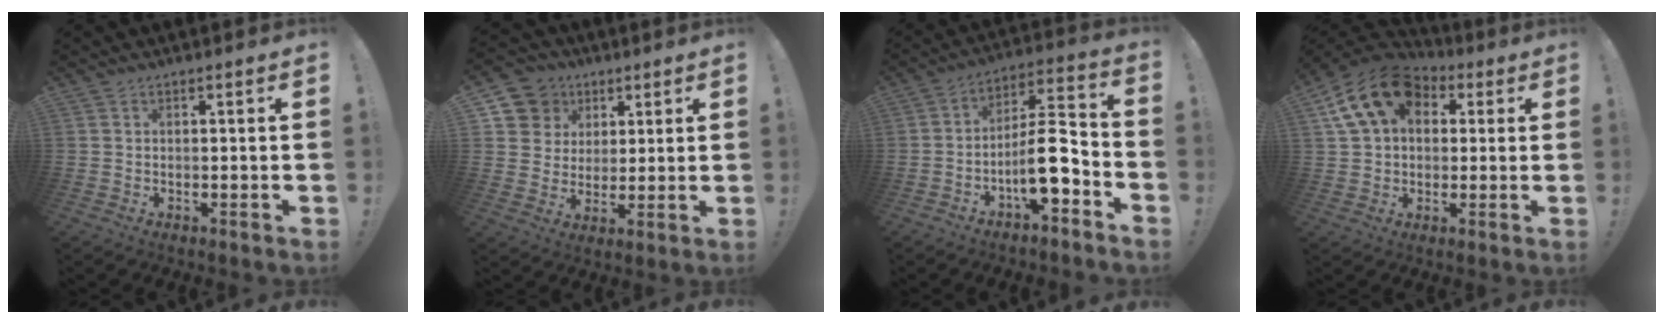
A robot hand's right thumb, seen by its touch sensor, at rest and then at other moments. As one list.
[{"total": 10.3, "force": [4.6, 9.0, 1.8], "torque": [-0.021, -0.026, 0.094]}, {"total": 13.4, "force": [-4.9, 4.2, 11.7], "torque": [-0.192, 0.025, -0.077]}, {"total": 16.4, "force": [6.2, 11.5, 9.8], "torque": [-0.159, -0.014, 0.117]}]